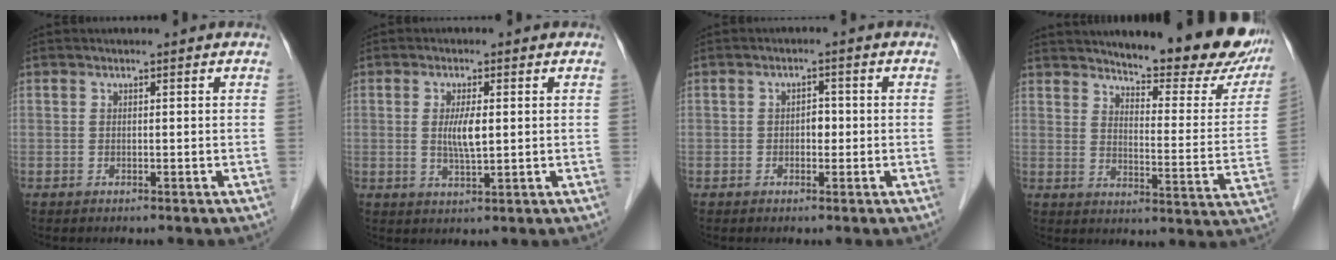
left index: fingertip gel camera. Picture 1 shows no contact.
{"total": 3.9, "force": [0.2, 0.8, 3.8], "torque": [-0.074, -0.007, 0.006]}
{"total": 2.0, "force": [-0.5, 1.3, 1.4], "torque": [-0.016, 0.003, -0.009]}
{"total": 19.6, "force": [17.0, 3.4, 9.3], "torque": [-0.116, -0.059, 0.205]}